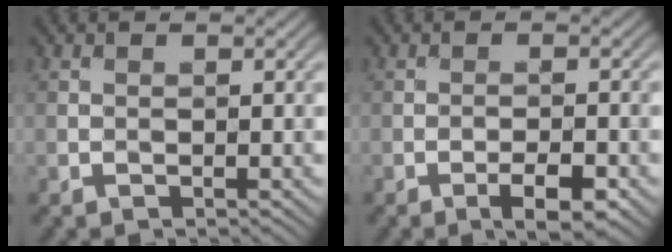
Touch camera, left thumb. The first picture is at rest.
{"total": 3.7, "force": [-2.0, 1.0, 2.9], "torque": [-0.048, 0.003, -0.031]}